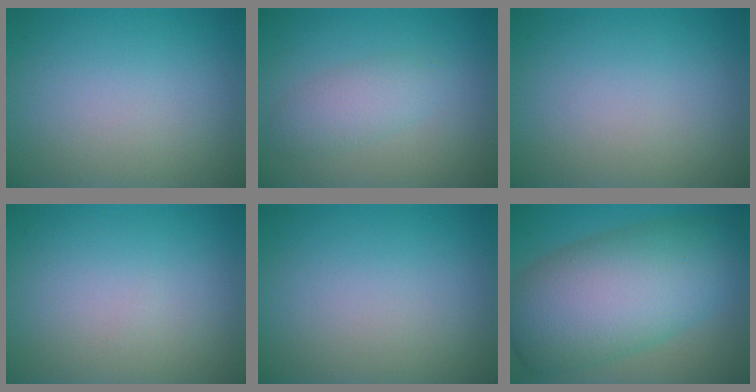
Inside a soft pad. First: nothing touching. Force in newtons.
{"total": 2.4, "press": 2.4, "slide": 0.1}
{"total": 0.0}
{"total": 0.0}
{"total": 0.0}
{"total": 11.8, "press": 11.7, "slide": 0.5}